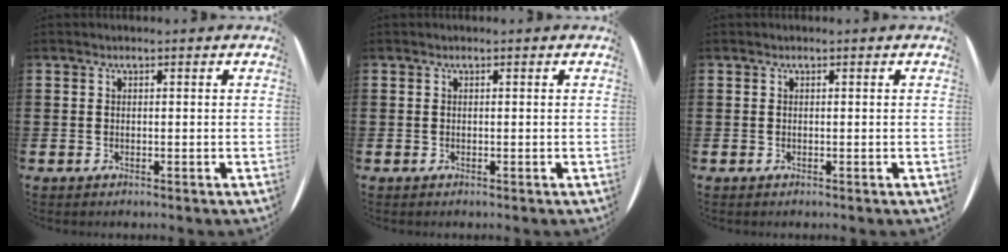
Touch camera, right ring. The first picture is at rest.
{"total": 0.0}
{"total": 0.0}